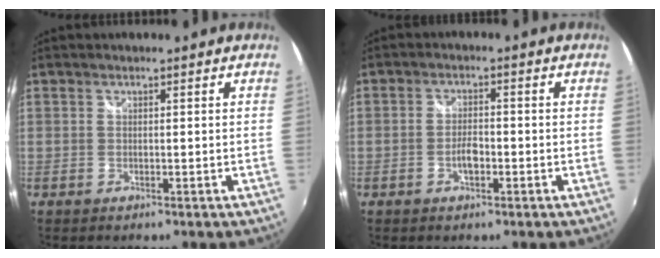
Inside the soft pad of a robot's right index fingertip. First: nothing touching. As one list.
[{"total": 3.1, "force": [-1.3, 1.5, 2.4], "torque": [-0.049, 0.001, -0.023]}]